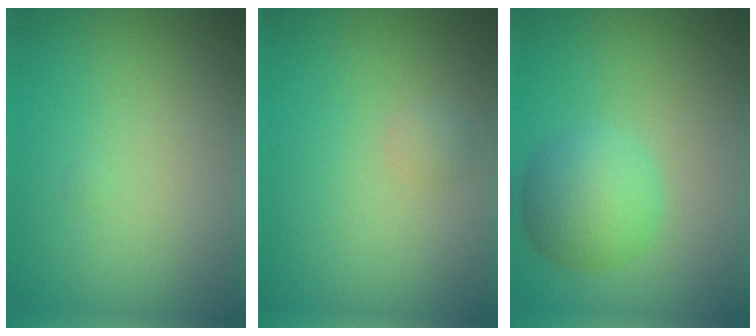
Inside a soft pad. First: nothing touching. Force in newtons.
{"total": 0.8, "press": 0.8, "slide": 0.0}
{"total": 4.6, "press": 4.6, "slide": 0.1}